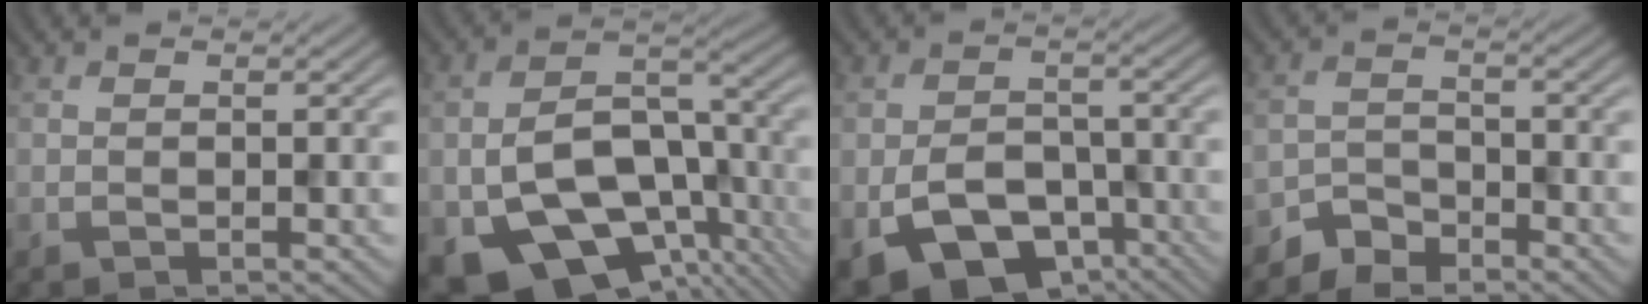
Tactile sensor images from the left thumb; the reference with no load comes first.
{"total": 14.8, "force": [-6.3, 9.3, 9.5], "torque": [-0.167, -0.036, -0.103]}
{"total": 10.1, "force": [-4.9, 6.2, 6.2], "torque": [-0.122, -0.020, -0.081]}
{"total": 3.5, "force": [-2.9, 1.7, 0.8], "torque": [-0.011, 0.006, -0.065]}